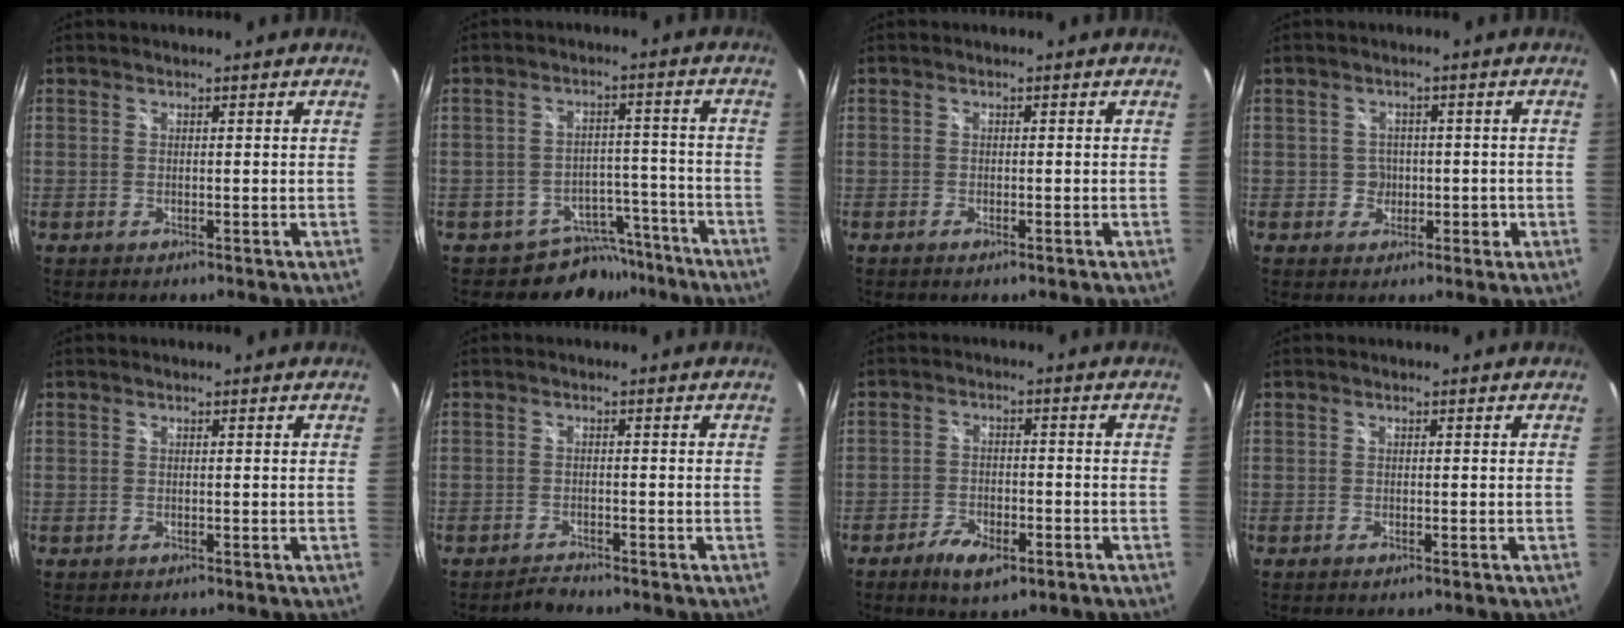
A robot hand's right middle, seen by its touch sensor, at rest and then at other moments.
{"total": 8.1, "force": [-6.7, 4.5, 0.5], "torque": [-0.004, 0.030, -0.087]}
{"total": 1.1, "force": [-0.8, 0.2, 0.7], "torque": [-0.012, -0.002, -0.015]}
{"total": 3.0, "force": [-0.7, 3.0, 0.3], "torque": [-0.003, 0.006, -0.008]}
{"total": 0.0}
{"total": 1.8, "force": [-1.8, 0.2, 0.1], "torque": [-0.008, -0.003, -0.034]}
{"total": 7.0, "force": [-4.3, 2.8, 4.8], "torque": [-0.110, -0.011, -0.073]}
{"total": 0.6, "force": [-0.5, 0.1, 0.4], "torque": [-0.007, -0.001, -0.009]}